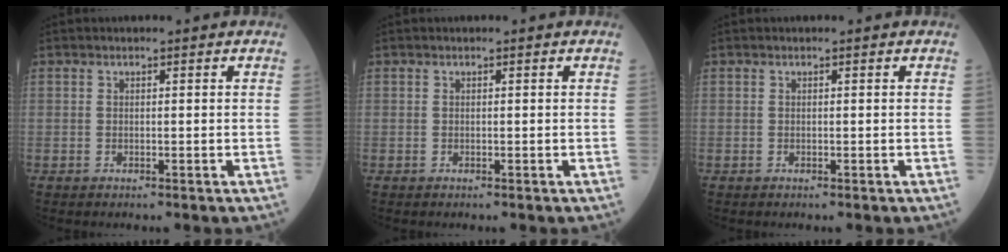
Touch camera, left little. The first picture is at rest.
{"total": 0.0}
{"total": 0.0}